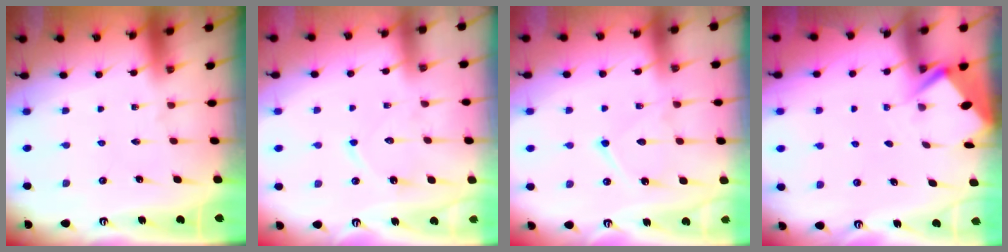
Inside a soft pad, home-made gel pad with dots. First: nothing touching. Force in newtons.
{"total": 7.5, "press": 7.5, "slide": 0.5}
{"total": 10.4, "press": 10.4, "slide": 1.0}
{"total": 2.8, "press": 2.8, "slide": 0.3}